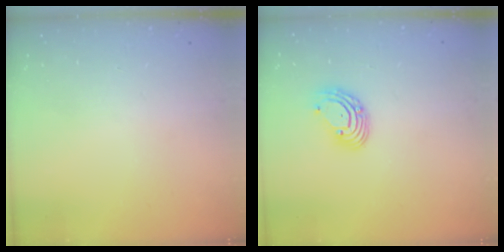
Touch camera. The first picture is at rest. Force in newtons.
{"total": 6.5, "press": 6.4, "slide": 0.8}